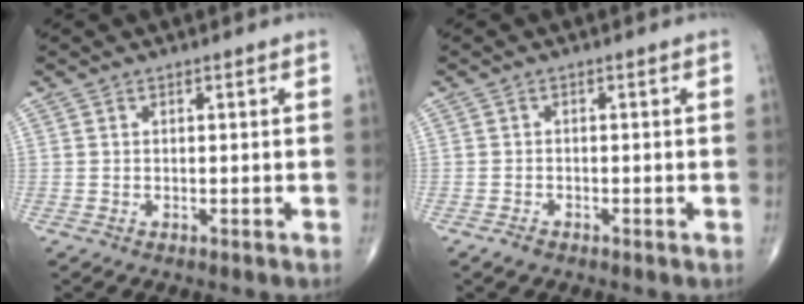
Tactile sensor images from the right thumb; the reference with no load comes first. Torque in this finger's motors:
{"motor_torque": [0.16, 0.17, -0.16, -0.16, -0.02]}